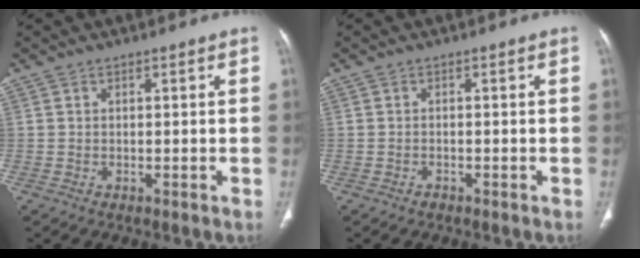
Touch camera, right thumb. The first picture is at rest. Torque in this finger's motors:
{"motor_torque": [-0.39, 0.26, -0.16, 0.03, 0.02]}